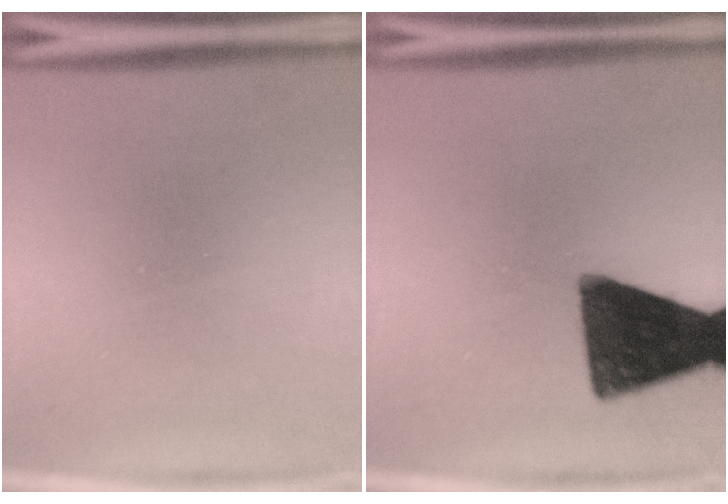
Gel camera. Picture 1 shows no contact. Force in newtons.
{"total": 15.1}